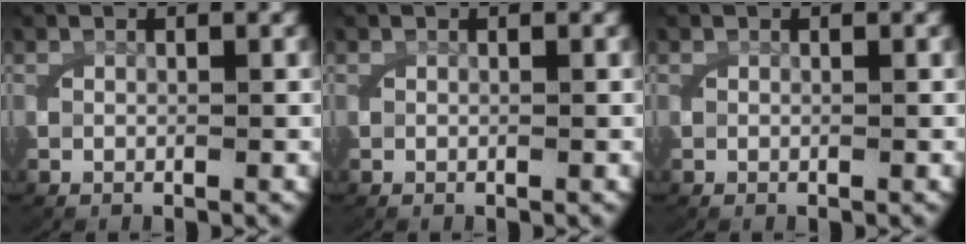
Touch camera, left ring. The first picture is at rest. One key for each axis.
{"total": 0.0}
{"total": 0.0}